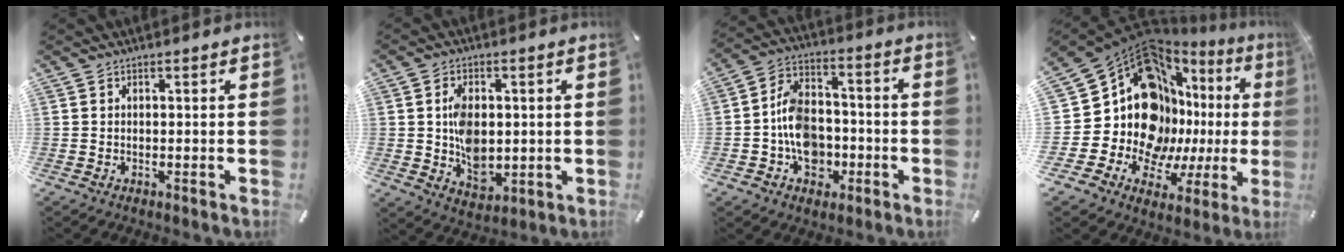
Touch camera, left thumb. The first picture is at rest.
{"total": 9.5, "force": [0.4, 7.0, 6.3], "torque": [-0.102, 0.004, 0.010]}
{"total": 11.8, "force": [-3.1, 9.7, 6.1], "torque": [-0.115, 0.027, -0.052]}
{"total": 21.1, "force": [5.4, 15.9, 12.8], "torque": [-0.200, -0.104, 0.130]}